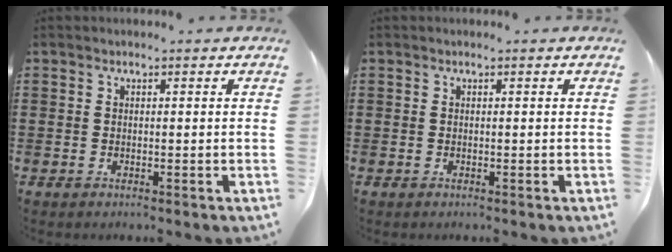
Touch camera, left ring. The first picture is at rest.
{"total": 0.0}